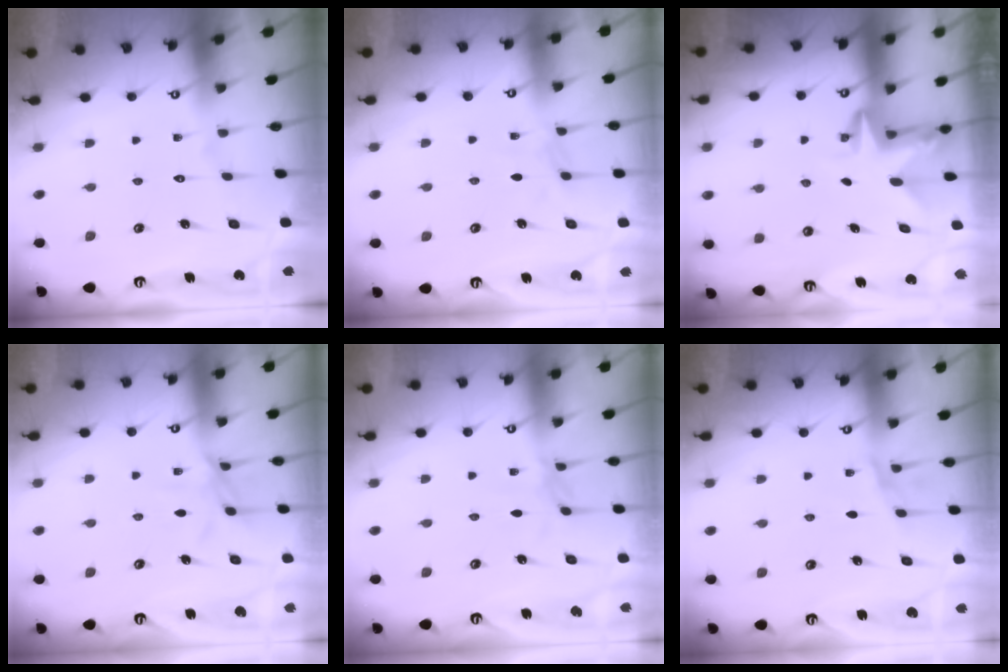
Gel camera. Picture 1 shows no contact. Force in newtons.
{"total": 3.6, "press": 3.6, "slide": 0.4}
{"total": 3.3, "press": 3.3, "slide": 0.1}
{"total": 6.7, "press": 6.7, "slide": 0.2}
{"total": 2.3, "press": 2.3, "slide": 0.5}
{"total": 4.8, "press": 4.6, "slide": 1.4}